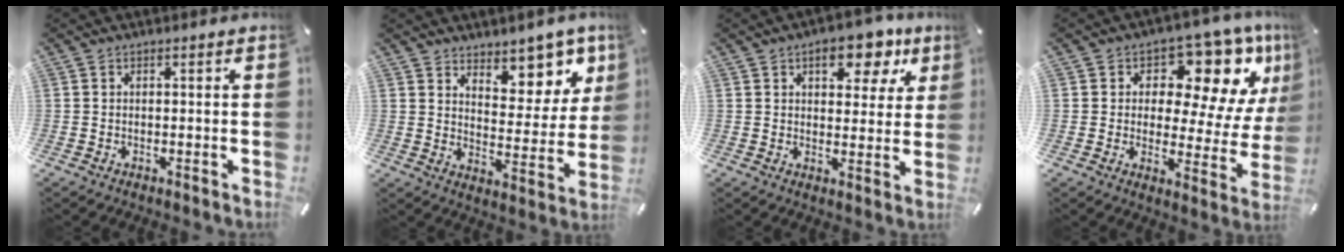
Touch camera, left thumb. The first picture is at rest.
{"total": 10.3, "force": [8.5, 5.1, 2.8], "torque": [-0.017, -0.087, 0.152]}
{"total": 10.1, "force": [5.7, 5.6, 6.2], "torque": [-0.068, -0.024, 0.091]}
{"total": 14.0, "force": [8.8, 7.2, 8.1], "torque": [-0.105, -0.082, 0.146]}